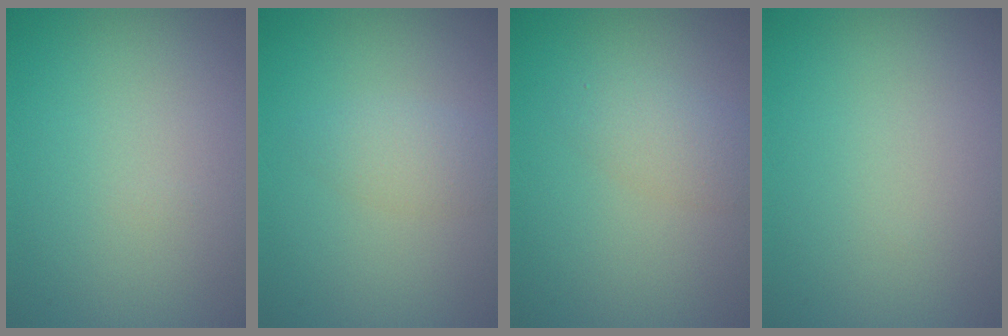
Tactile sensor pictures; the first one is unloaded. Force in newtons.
{"total": 1.8, "press": 1.8, "slide": 0.1}
{"total": 2.3, "press": 2.3, "slide": 0.1}
{"total": 0.0}